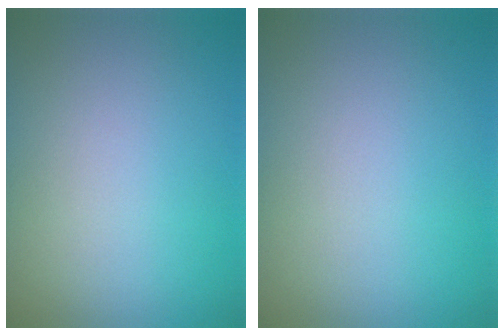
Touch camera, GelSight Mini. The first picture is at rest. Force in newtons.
{"total": 0.0}